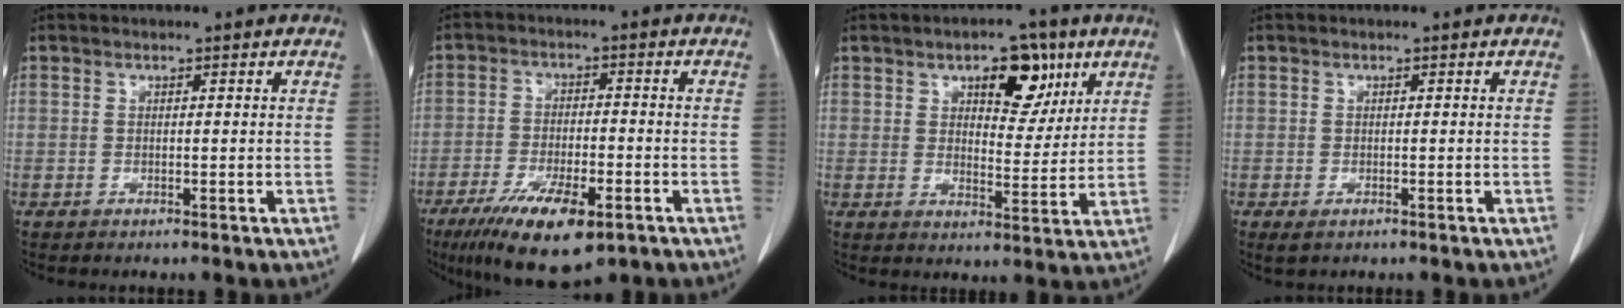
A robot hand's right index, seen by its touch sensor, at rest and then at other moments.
{"total": 12.0, "force": [-7.0, 3.6, 9.1], "torque": [-0.160, -0.020, -0.111]}
{"total": 8.5, "force": [4.4, 4.0, 6.0], "torque": [-0.079, 0.007, 0.067]}
{"total": 1.0, "force": [-0.5, 0.5, 0.7], "torque": [-0.010, -0.002, -0.001]}